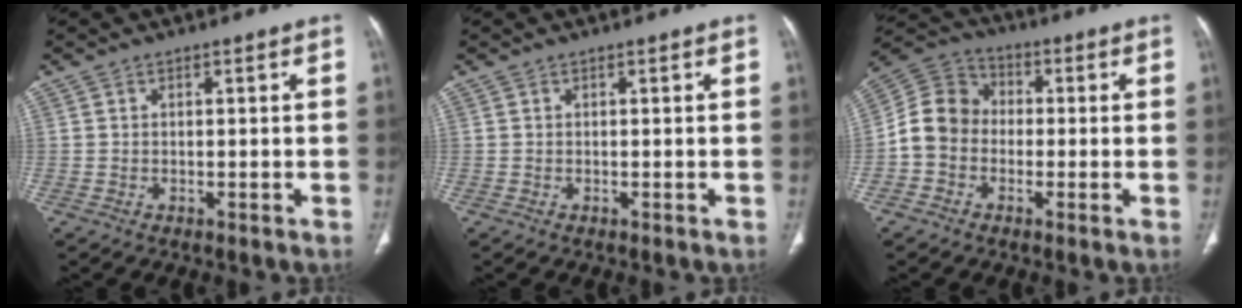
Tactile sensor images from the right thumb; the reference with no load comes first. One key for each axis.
{"total": 0.0}
{"total": 9.2, "fx": -1.5, "fy": 7.9, "fz": 4.5, "tx": -0.073, "ty": 0.037, "tz": -0.043}